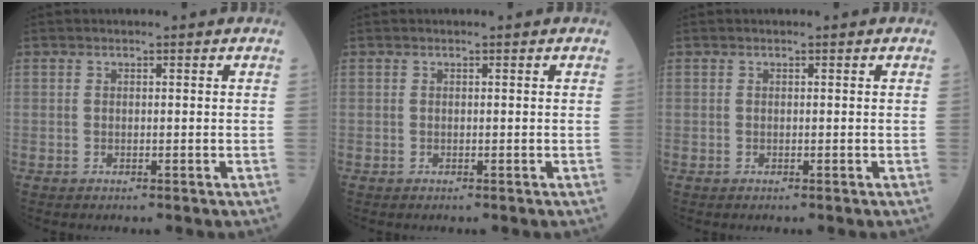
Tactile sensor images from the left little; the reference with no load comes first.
{"total": 0.0}
{"total": 0.0}